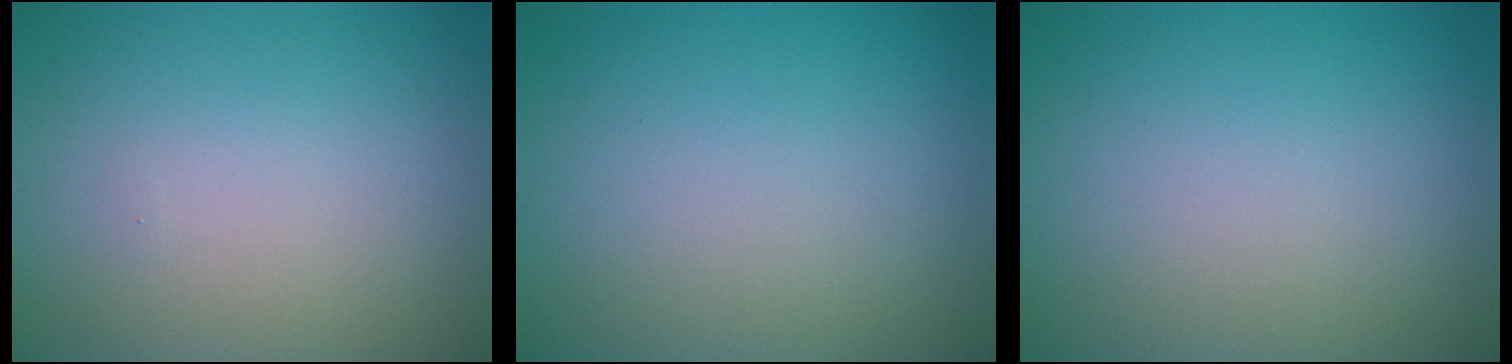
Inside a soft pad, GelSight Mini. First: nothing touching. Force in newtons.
{"total": 0.0}
{"total": 0.0}